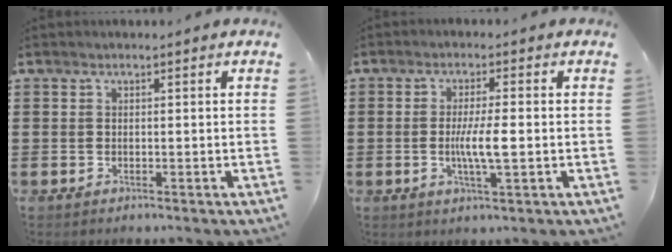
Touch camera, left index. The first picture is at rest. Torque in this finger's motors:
{"motor_torque": [0.43, 0.07, 0.22, 0.10]}